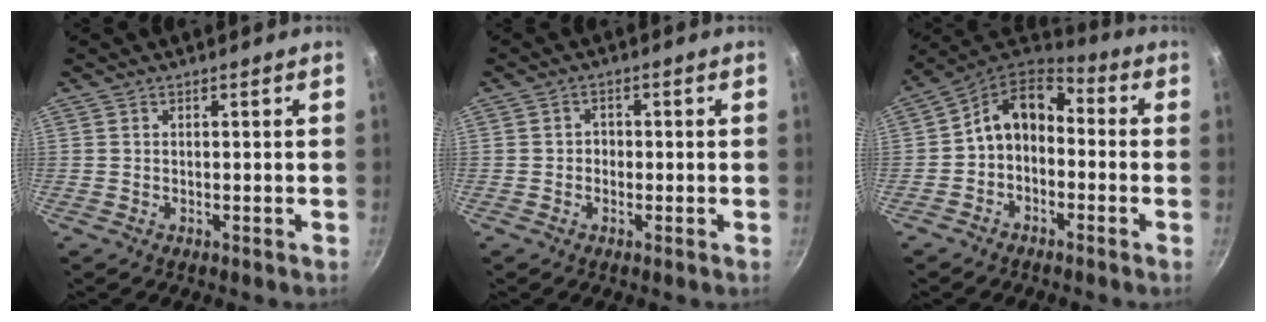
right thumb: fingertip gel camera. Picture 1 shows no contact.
{"total": 1.9, "force": [-0.4, 1.7, 0.7], "torque": [-0.002, 0.005, -0.009]}
{"total": 10.9, "force": [-0.7, 7.8, 7.6], "torque": [-0.114, 0.053, -0.033]}